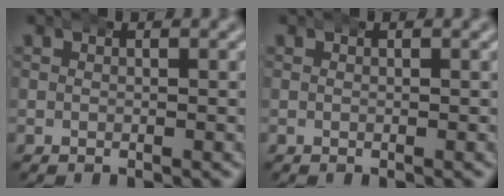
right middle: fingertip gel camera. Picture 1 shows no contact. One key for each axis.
{"total": 0.0}